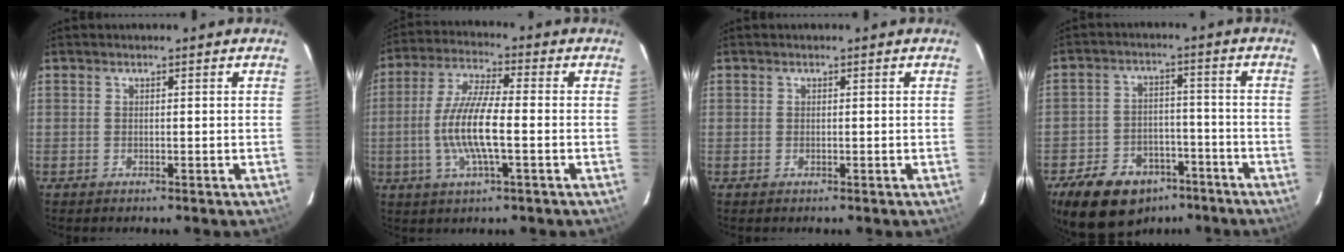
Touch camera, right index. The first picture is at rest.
{"total": 11.3, "force": [-2.2, 2.2, 10.9], "torque": [-0.223, -0.002, -0.044]}
{"total": 0.0}
{"total": 16.1, "force": [-10.7, 9.8, 6.9], "torque": [-0.167, 0.013, -0.151]}